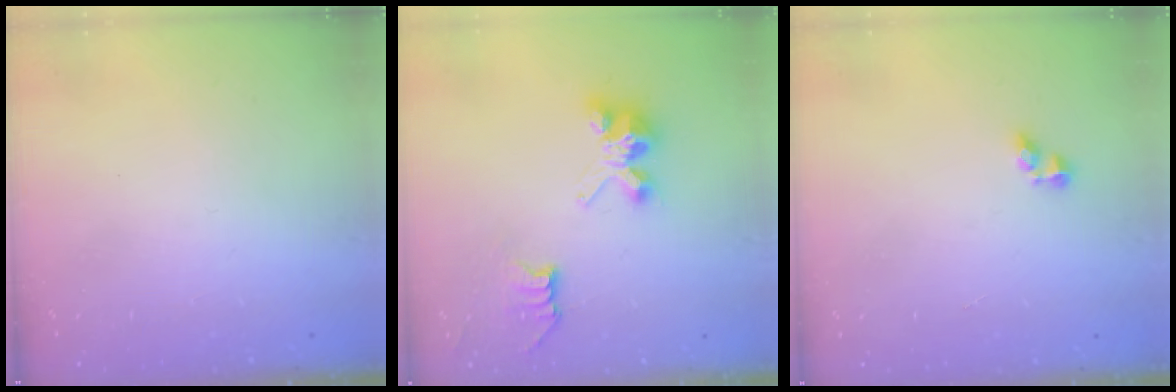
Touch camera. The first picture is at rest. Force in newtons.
{"total": 6.6, "press": 6.6, "slide": 0.1}
{"total": 3.0, "press": 3.0, "slide": 0.3}